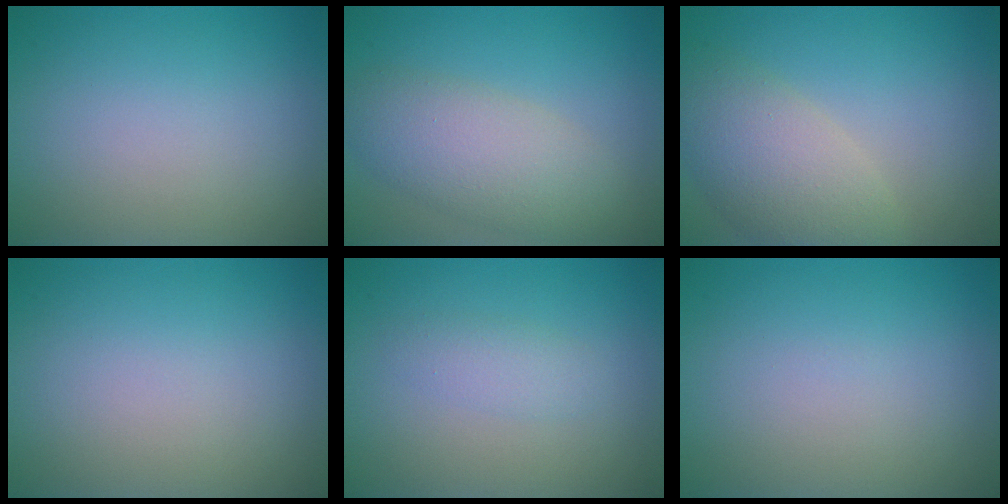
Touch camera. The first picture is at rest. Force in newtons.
{"total": 5.4, "press": 5.4, "slide": 0.2}
{"total": 5.9, "press": 5.8, "slide": 0.7}
{"total": 0.0}
{"total": 1.6, "press": 1.6, "slide": 0.0}
{"total": 0.0}